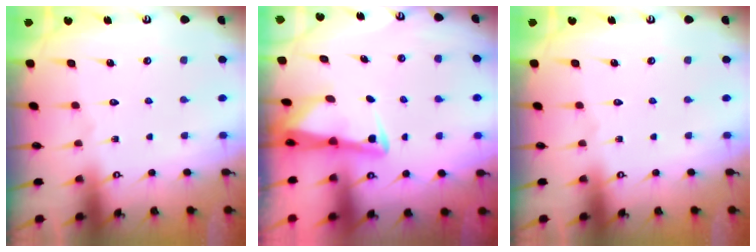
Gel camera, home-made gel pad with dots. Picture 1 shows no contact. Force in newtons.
{"total": 3.0, "press": 3.0, "slide": 0.4}
{"total": 0.0}